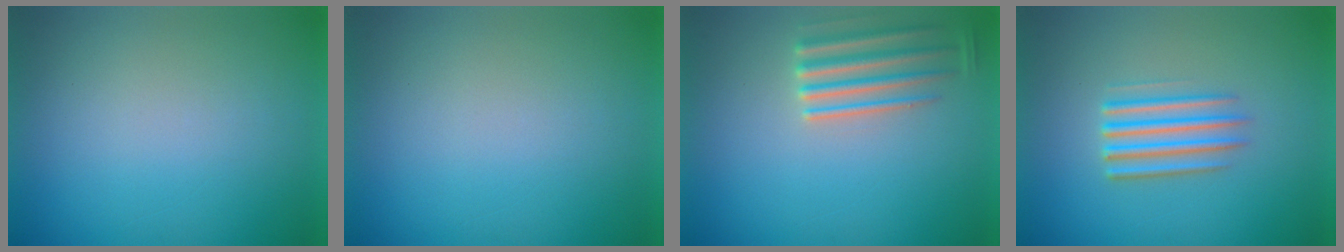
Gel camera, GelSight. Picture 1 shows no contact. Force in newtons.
{"total": 0.0}
{"total": 4.2}
{"total": 3.5}